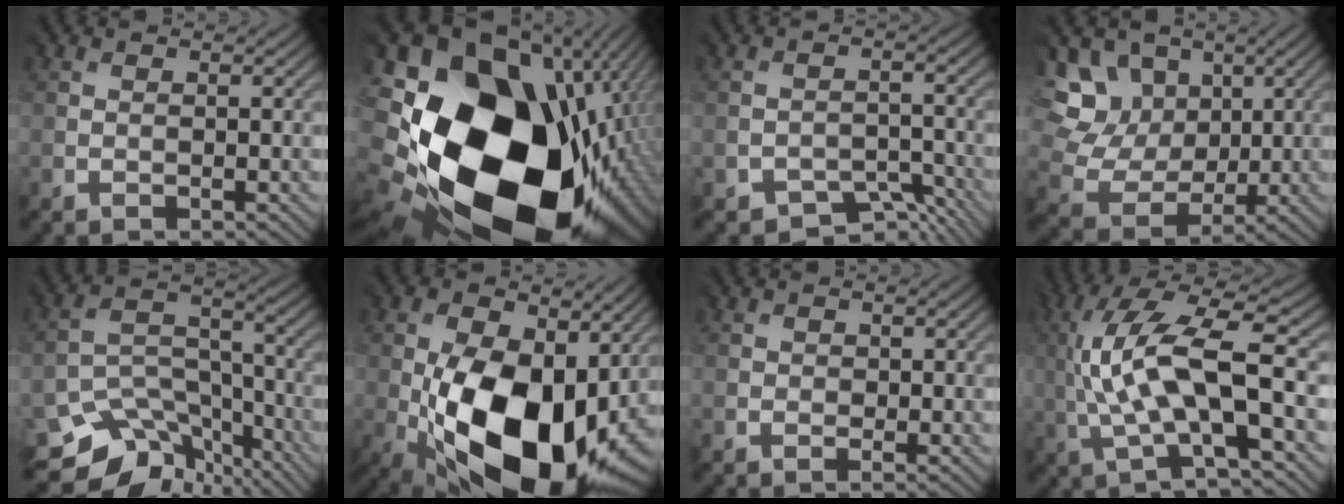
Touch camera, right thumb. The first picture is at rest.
{"total": 24.3, "force": [-4.3, 18.2, 15.5], "torque": [-0.326, -0.099, -0.019]}
{"total": 4.0, "force": [-3.4, 1.9, 0.8], "torque": [0.002, -0.006, -0.048]}
{"total": 12.0, "force": [4.8, 9.4, 5.6], "torque": [-0.150, 0.017, 0.102]}
{"total": 11.1, "force": [-8.4, 6.1, 3.8], "torque": [-0.072, -0.018, -0.141]}
{"total": 18.3, "force": [-3.2, 10.8, 14.4], "torque": [-0.253, -0.025, -0.050]}
{"total": 0.6, "force": [0.1, 0.4, 0.4], "torque": [-0.005, -0.003, 0.002]}
{"total": 12.8, "force": [-0.2, 4.1, 12.1], "torque": [-0.259, 0.018, -0.002]}